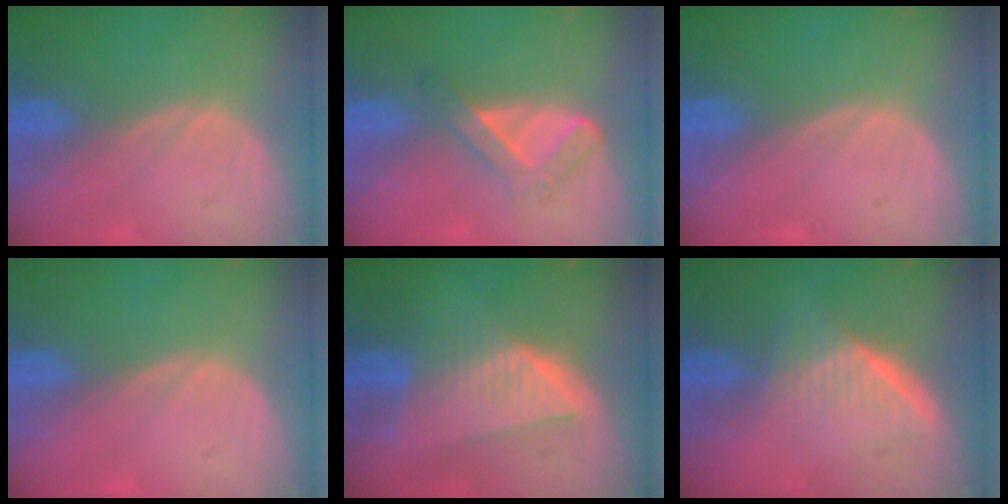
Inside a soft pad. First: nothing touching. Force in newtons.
{"total": 5.5, "press": 4.7, "slide": 2.9}
{"total": 0.0}
{"total": 0.0}
{"total": 8.0, "press": 7.2, "slide": 3.5}
{"total": 6.8, "press": 6.0, "slide": 3.1}